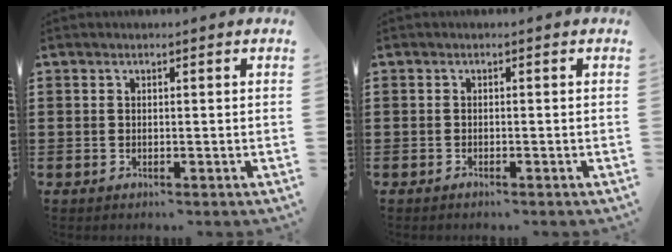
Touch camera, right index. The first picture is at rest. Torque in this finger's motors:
{"motor_torque": [-0.23, 0.26, 0.01, 0.01]}